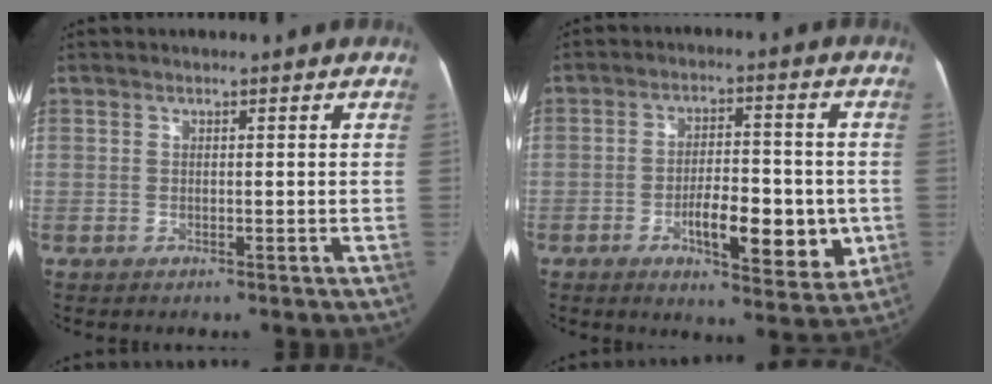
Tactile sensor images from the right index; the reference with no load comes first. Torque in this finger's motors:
{"motor_torque": [0.94, -0.59, 0.28, 0.09]}